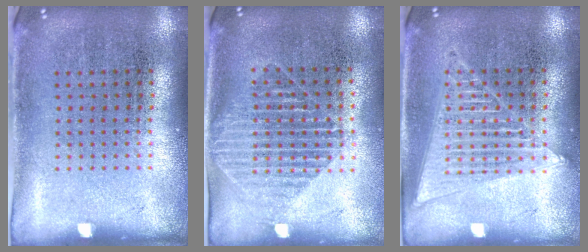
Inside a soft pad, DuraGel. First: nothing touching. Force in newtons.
{"total": 1.5, "press": 1.3, "slide": 0.8}
{"total": 1.6, "press": 1.6, "slide": 0.2}